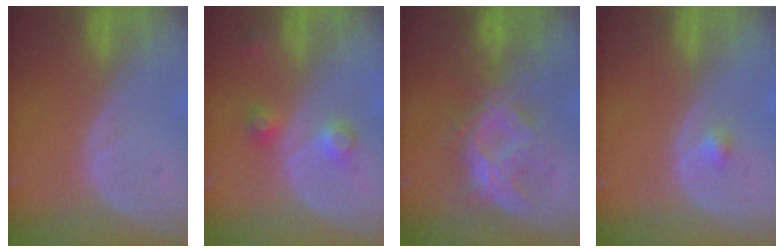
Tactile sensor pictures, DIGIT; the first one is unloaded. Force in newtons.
{"total": 3.7, "press": 3.7, "slide": 0.5}
{"total": 8.6, "press": 8.4, "slide": 1.9}
{"total": 1.0, "press": 1.0, "slide": 0.1}